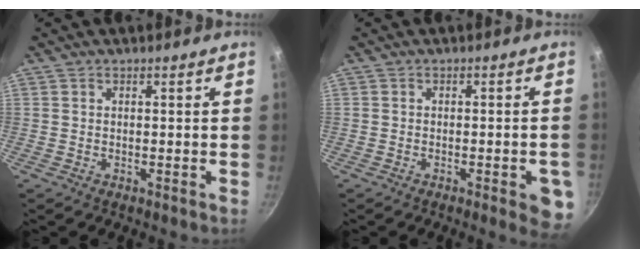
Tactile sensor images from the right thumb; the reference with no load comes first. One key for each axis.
{"total": 6.0, "fx": -2.4, "fy": 1.8, "fz": 5.1, "tx": -0.042, "ty": 0.010, "tz": -0.028}